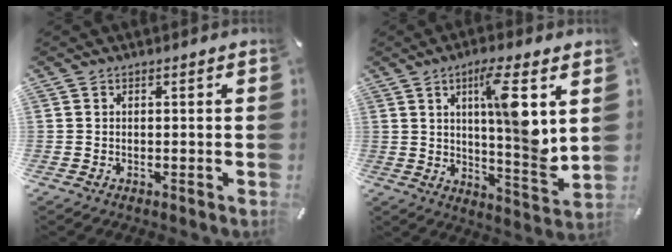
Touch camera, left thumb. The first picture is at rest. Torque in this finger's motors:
{"motor_torque": [2.34, 2.67, 0.46, -0.23, 0.27]}